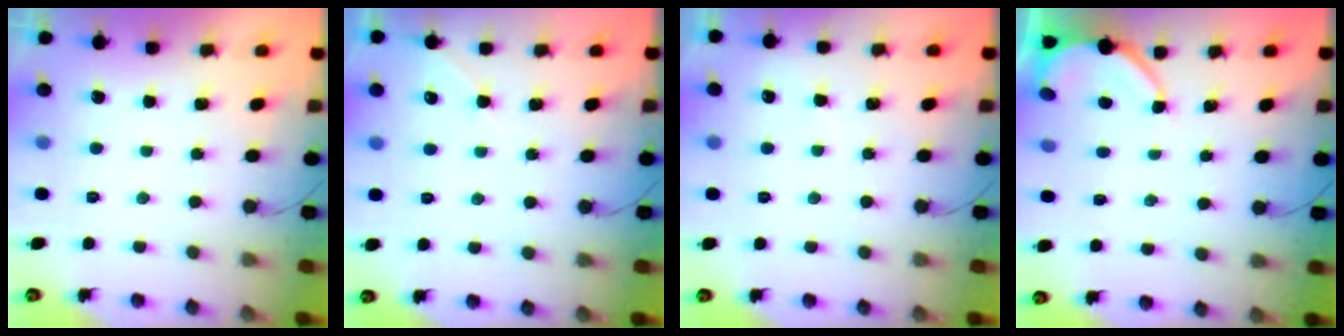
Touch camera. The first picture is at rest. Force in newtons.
{"total": 2.9, "press": 2.9, "slide": 0.4}
{"total": 3.4, "press": 3.3, "slide": 0.6}
{"total": 4.1, "press": 4.1, "slide": 0.4}